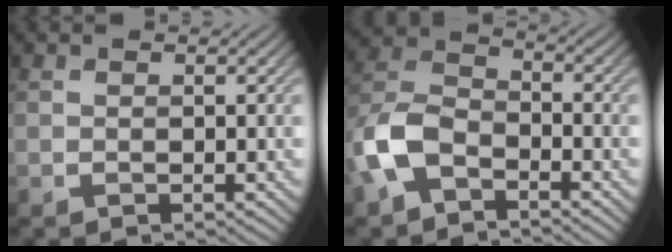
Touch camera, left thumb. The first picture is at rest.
{"total": 8.1, "force": [-4.2, 4.5, 5.3], "torque": [-0.123, 0.004, -0.102]}